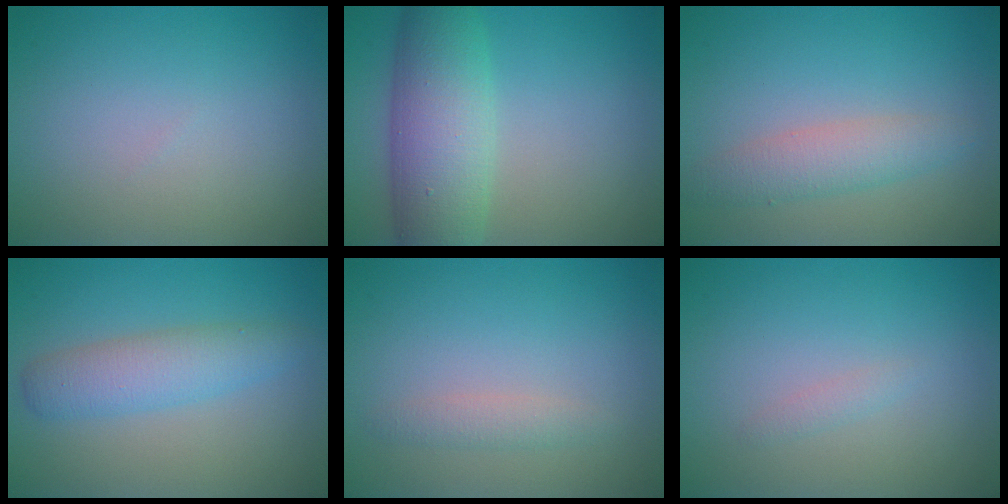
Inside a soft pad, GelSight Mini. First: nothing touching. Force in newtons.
{"total": 7.6, "press": 7.6, "slide": 0.2}
{"total": 2.9, "press": 2.9, "slide": 0.1}
{"total": 3.7, "press": 3.7, "slide": 0.0}
{"total": 1.3, "press": 1.3, "slide": 0.0}
{"total": 0.7, "press": 0.7, "slide": 0.0}